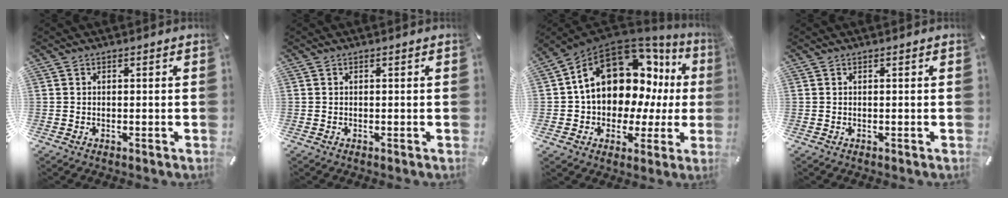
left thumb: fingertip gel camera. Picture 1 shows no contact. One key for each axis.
{"total": 0.0}
{"total": 18.0, "fx": 6.9, "fy": 12.2, "fz": 11.4, "tx": -0.188, "ty": -0.057, "tz": 0.116}
{"total": 0.0}